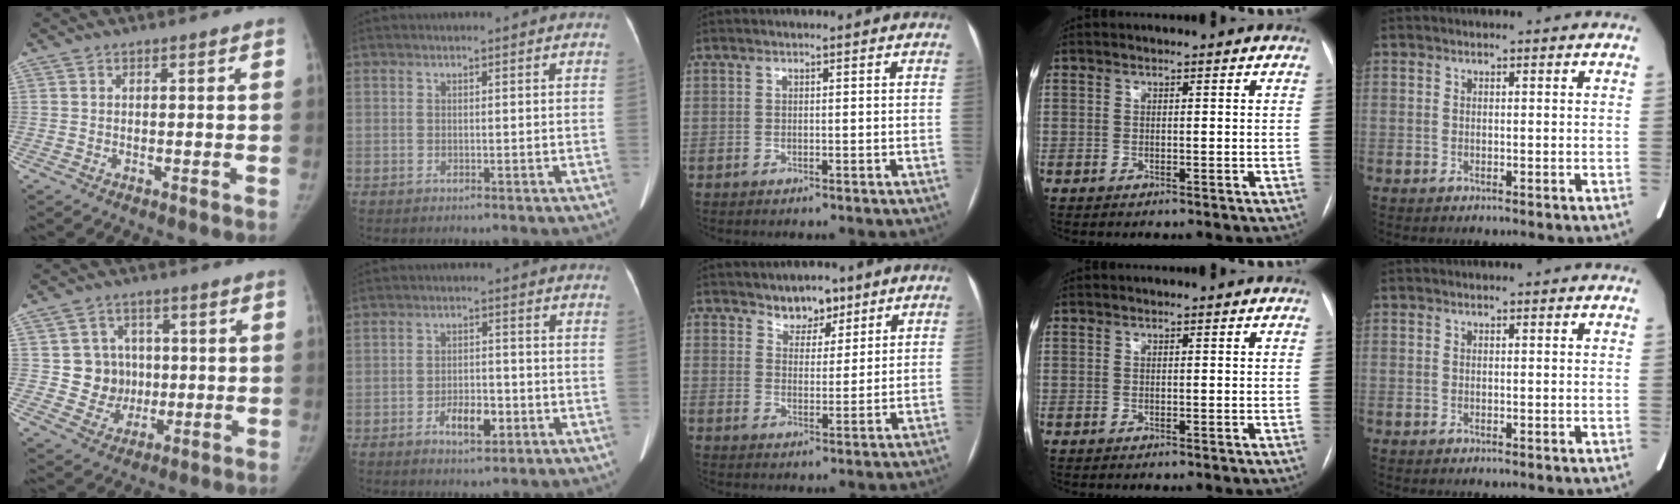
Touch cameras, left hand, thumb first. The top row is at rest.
{"thumb": {"total": 8.7, "force": [0.5, 8.4, 2.3], "torque": [0.010, 0.012, 0.015]}, "index": {"total": 4.8, "force": [-2.3, 2.2, 3.6], "torque": [-0.064, 0.002, -0.034]}, "middle": {"total": 4.8, "force": [3.7, 2.8, 1.4], "torque": [-0.013, 0.002, 0.062]}}